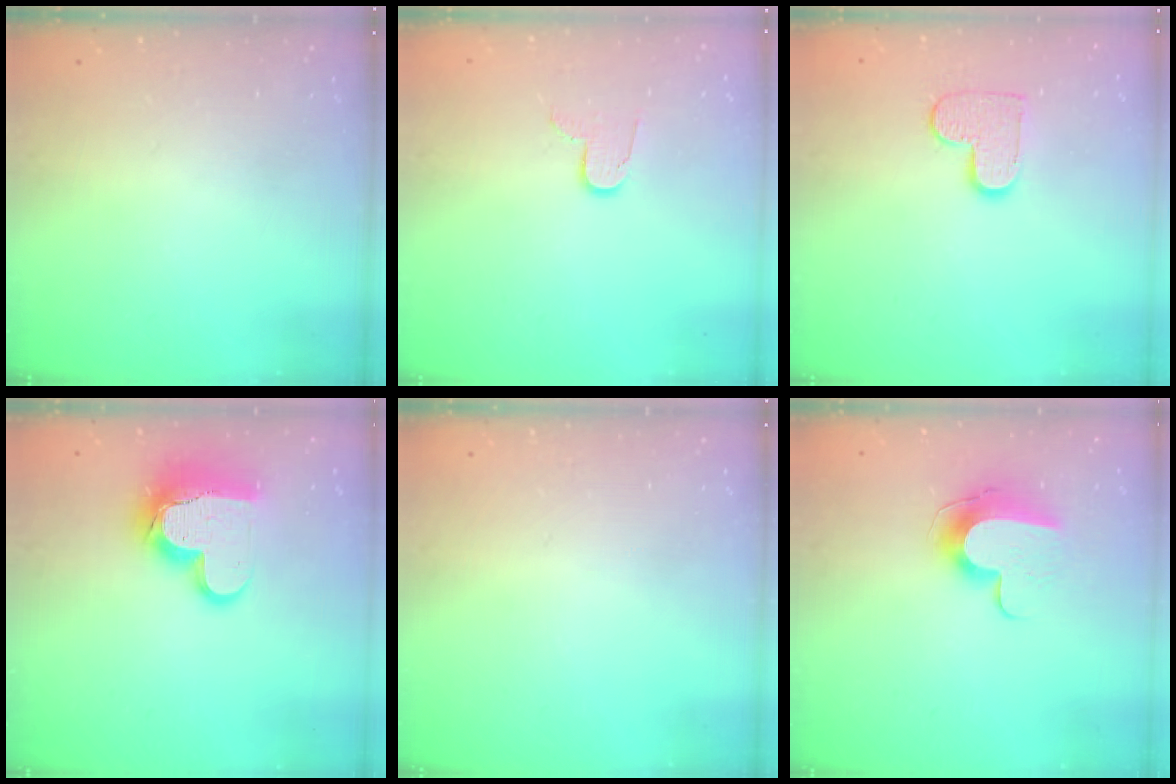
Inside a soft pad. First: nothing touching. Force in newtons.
{"total": 7.2, "press": 7.2, "slide": 0.6}
{"total": 8.9, "press": 8.9, "slide": 0.4}
{"total": 15.5, "press": 15.4, "slide": 1.8}
{"total": 0.0}
{"total": 10.4, "press": 10.4, "slide": 0.3}